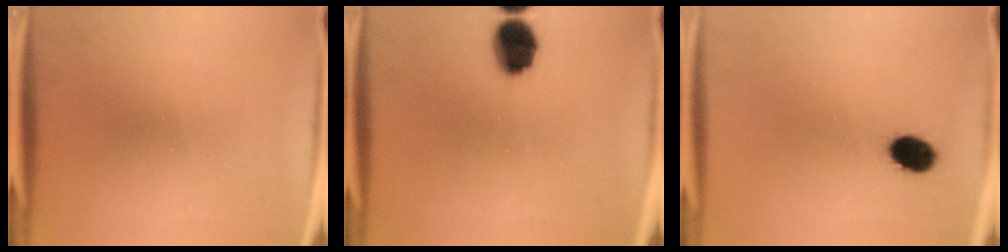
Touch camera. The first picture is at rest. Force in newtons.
{"total": 9.1}
{"total": 6.2}